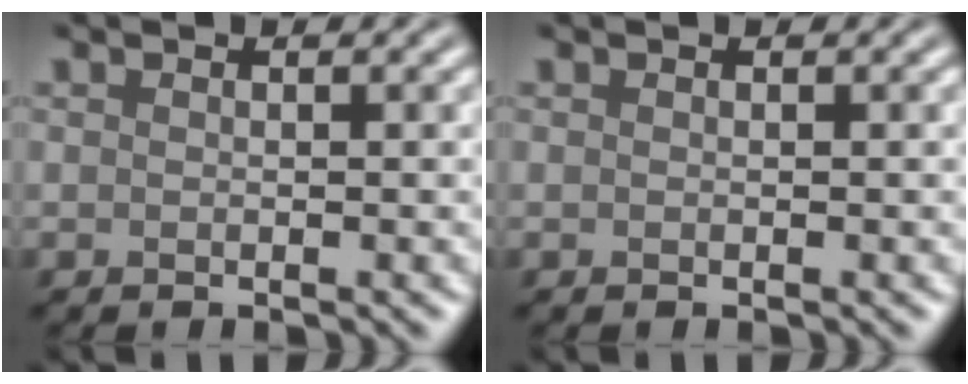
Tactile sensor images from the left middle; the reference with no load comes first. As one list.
[{"total": 0.0}]